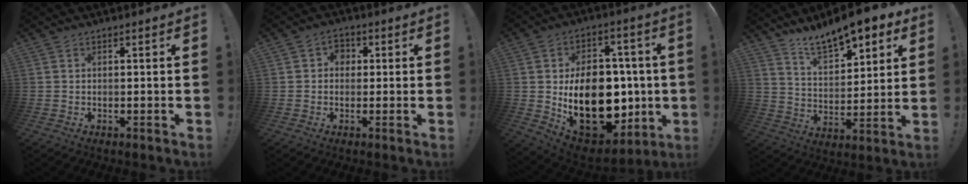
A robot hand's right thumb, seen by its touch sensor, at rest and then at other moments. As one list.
[{"total": 4.0, "force": [0.0, 3.7, 1.5], "torque": [-0.022, 0.006, 0.000]}, {"total": 25.4, "force": [-1.1, 17.1, 18.8], "torque": [-0.313, -0.009, 0.014]}, {"total": 12.6, "force": [10.7, 4.2, 5.2], "torque": [-0.092, -0.083, 0.190]}]